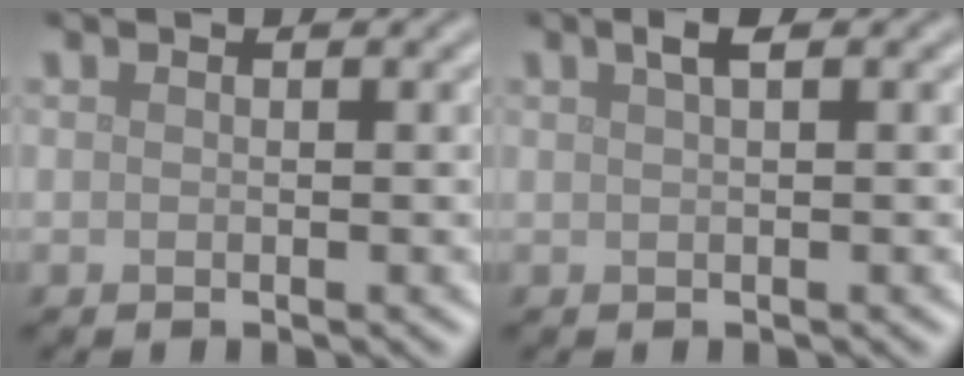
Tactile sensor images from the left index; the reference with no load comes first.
{"total": 1.5, "force": [0.8, 0.4, 1.2], "torque": [-0.020, 0.007, 0.013]}